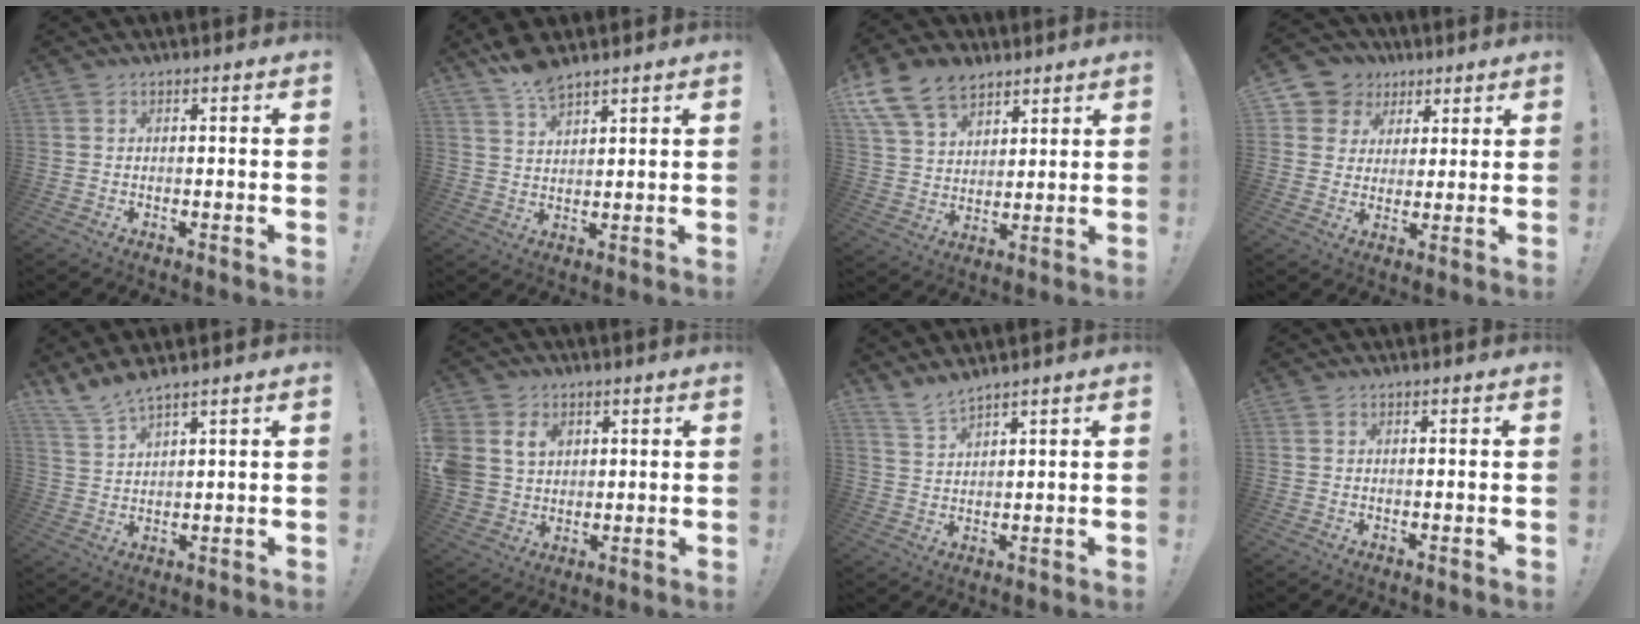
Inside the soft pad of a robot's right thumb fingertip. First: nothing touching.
{"total": 6.4, "force": [5.4, 1.6, 3.1], "torque": [-0.058, -0.032, 0.100]}
{"total": 14.6, "force": [9.4, 9.2, 6.3], "torque": [-0.116, -0.050, 0.183]}
{"total": 8.6, "force": [3.5, 7.7, 1.7], "torque": [-0.026, -0.019, 0.074]}
{"total": 5.7, "force": [5.2, 0.4, 2.3], "torque": [-0.062, -0.027, 0.100]}
{"total": 10.4, "force": [4.1, 8.4, 4.4], "torque": [-0.091, -0.015, 0.084]}
{"total": 4.9, "force": [4.6, 0.5, 1.8], "torque": [-0.043, -0.026, 0.086]}
{"total": 0.0}